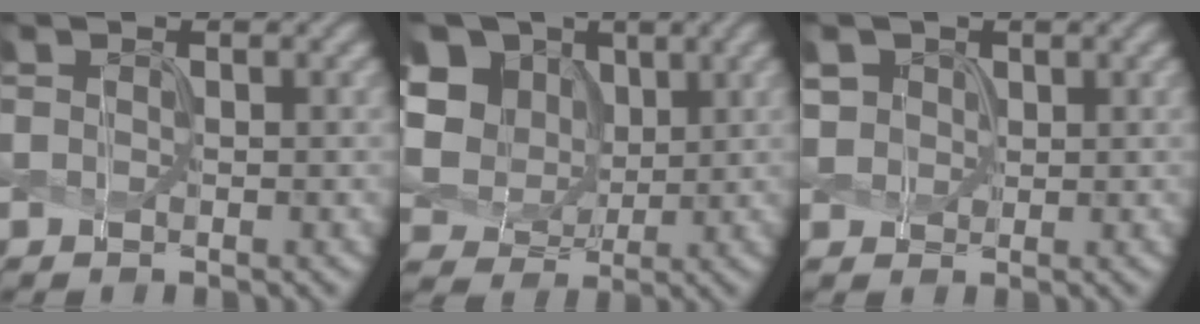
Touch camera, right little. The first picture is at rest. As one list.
[{"total": 12.1, "force": [3.6, 9.7, 6.3], "torque": [-0.161, 0.024, 0.066]}, {"total": 2.3, "force": [0.8, 2.0, 0.8], "torque": [-0.027, -0.001, 0.017]}]